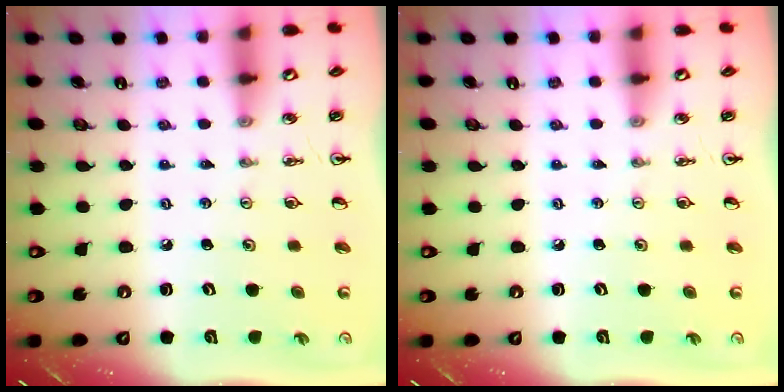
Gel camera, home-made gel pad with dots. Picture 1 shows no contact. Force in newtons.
{"total": 0.0}